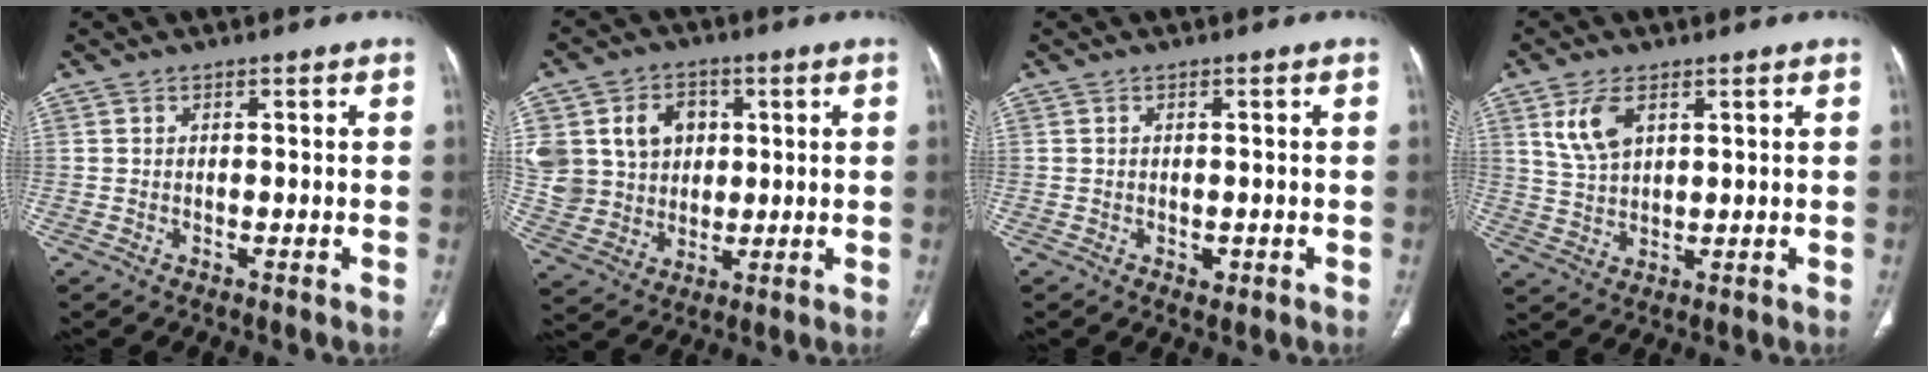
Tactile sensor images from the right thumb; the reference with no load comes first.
{"total": 17.9, "force": [4.2, 15.1, 8.7], "torque": [-0.165, 0.021, 0.097]}
{"total": 1.2, "force": [-0.3, 0.9, 0.8], "torque": [-0.009, -0.001, -0.001]}
{"total": 6.8, "force": [3.1, 3.7, 4.8], "torque": [-0.092, -0.009, 0.071]}